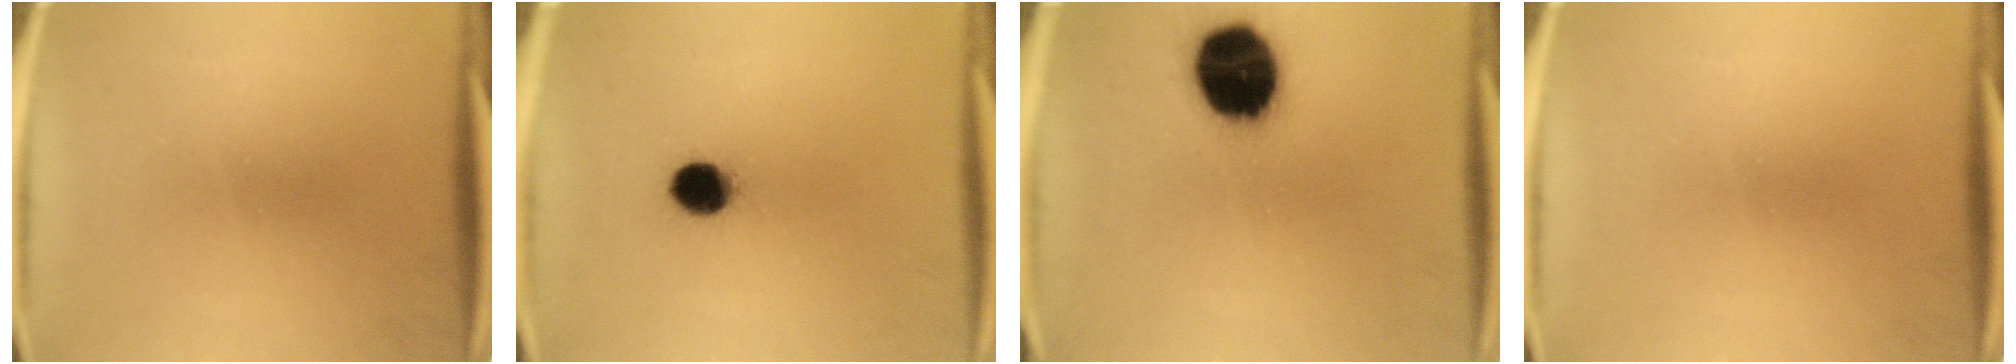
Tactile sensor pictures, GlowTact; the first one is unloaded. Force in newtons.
{"total": 7.1}
{"total": 19.8}
{"total": 0.0}